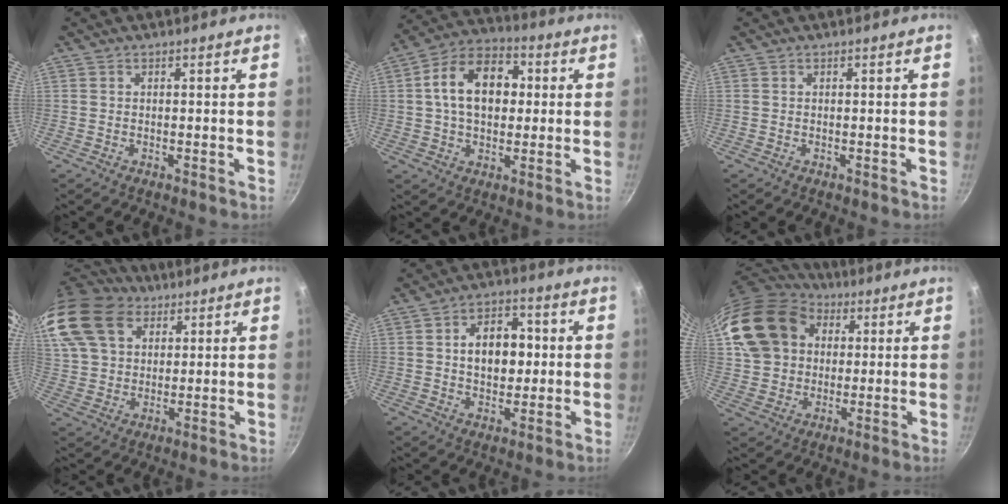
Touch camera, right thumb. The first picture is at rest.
{"total": 14.4, "force": [1.9, 9.8, 10.4], "torque": [-0.138, 0.024, 0.016]}
{"total": 0.0}
{"total": 19.0, "force": [11.1, 12.5, 9.1], "torque": [-0.179, -0.006, 0.211]}
{"total": 10.4, "force": [1.1, 7.1, 7.5], "torque": [-0.078, 0.011, 0.012]}
{"total": 18.8, "force": [5.5, 15.1, 9.8], "torque": [-0.174, 0.023, 0.100]}